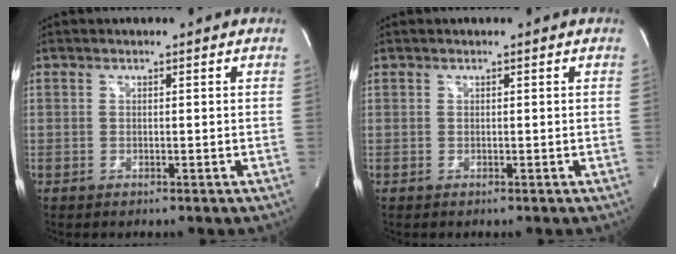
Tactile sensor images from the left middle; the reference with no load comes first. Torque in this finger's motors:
{"motor_torque": [0.34, -0.42, 0.07, 0.01]}